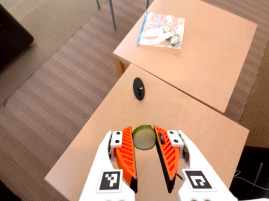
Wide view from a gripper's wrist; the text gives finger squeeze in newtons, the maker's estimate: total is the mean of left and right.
{"total": 8.3, "left": 7.8, "right": 8.7}